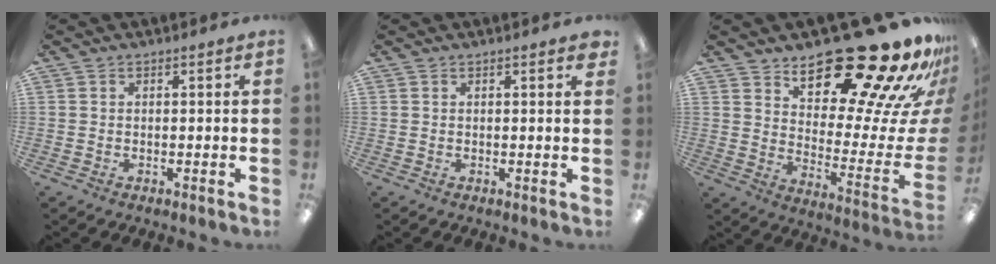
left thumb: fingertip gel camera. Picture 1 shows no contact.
{"total": 0.6, "force": [0.5, 0.0, 0.3], "torque": [-0.001, -0.002, 0.007]}
{"total": 26.3, "force": [20.5, 8.2, 14.4], "torque": [-0.180, -0.154, 0.329]}